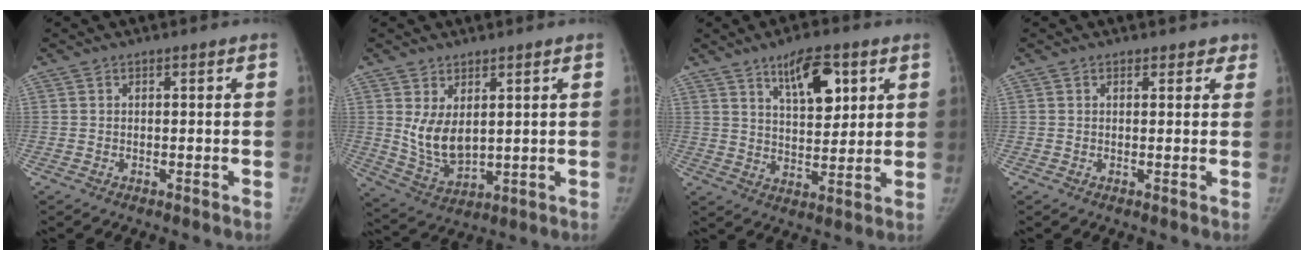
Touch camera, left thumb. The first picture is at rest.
{"total": 8.0, "force": [2.1, 4.8, 6.0], "torque": [-0.099, -0.025, 0.060]}
{"total": 10.7, "force": [5.5, 4.5, 8.0], "torque": [-0.104, -0.031, 0.095]}
{"total": 2.4, "force": [1.7, 1.5, 0.9], "torque": [0.018, -0.003, 0.015]}